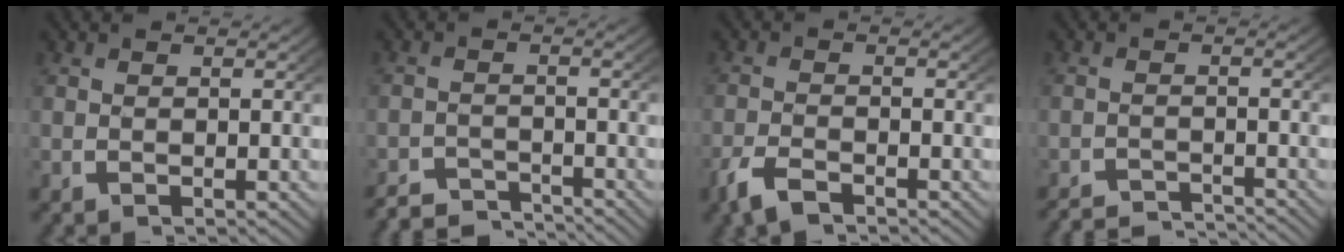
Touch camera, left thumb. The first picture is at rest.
{"total": 4.3, "force": [-4.1, 1.0, 0.7], "torque": [0.000, -0.017, -0.074]}
{"total": 2.7, "force": [-2.1, 1.2, 1.2], "torque": [-0.031, -0.004, -0.044]}
{"total": 4.0, "force": [-3.9, 0.8, 0.7], "torque": [-0.004, -0.016, -0.066]}